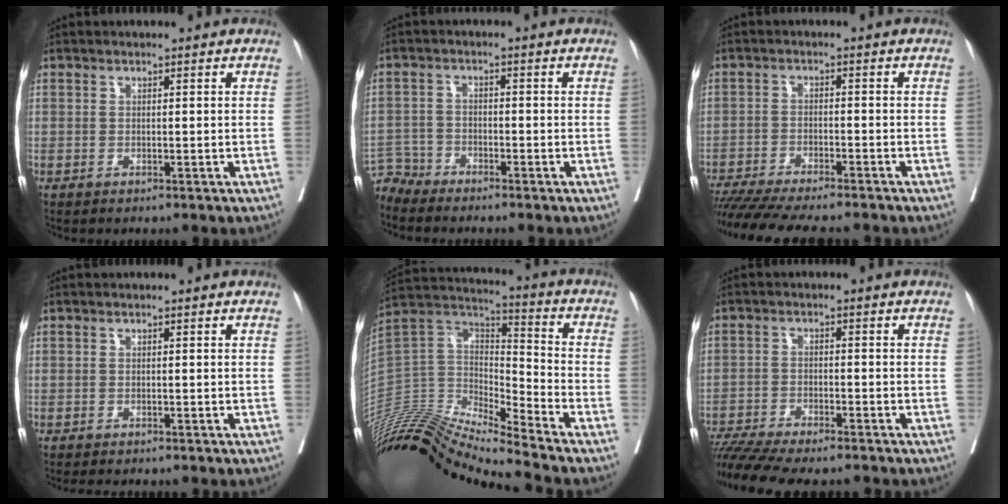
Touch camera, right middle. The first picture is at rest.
{"total": 3.9, "force": [-3.7, 0.1, -1.0], "torque": [0.025, -0.006, -0.072]}
{"total": 16.1, "force": [-14.2, 1.5, 7.4], "torque": [-0.130, -0.031, -0.211]}
{"total": 2.7, "force": [-2.4, 0.7, 1.1], "torque": [-0.017, -0.007, -0.032]}
{"total": 21.5, "force": [-20.1, -0.1, 7.7], "torque": [-0.159, 0.021, -0.366]}
{"total": 14.3, "force": [-12.7, 1.5, 6.3], "torque": [-0.115, -0.011, -0.197]}